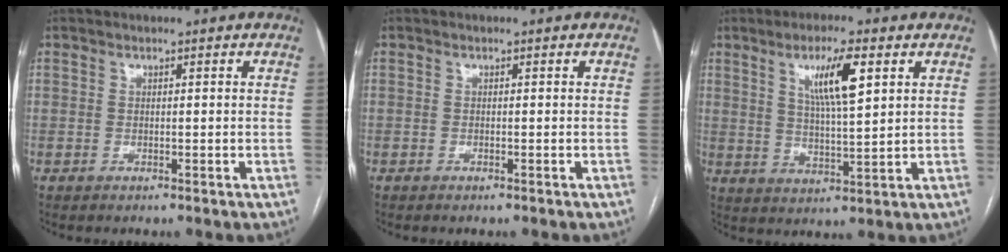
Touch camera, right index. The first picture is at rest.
{"total": 0.0}
{"total": 8.6, "force": [3.8, 1.0, 7.7], "torque": [-0.139, -0.001, 0.068]}